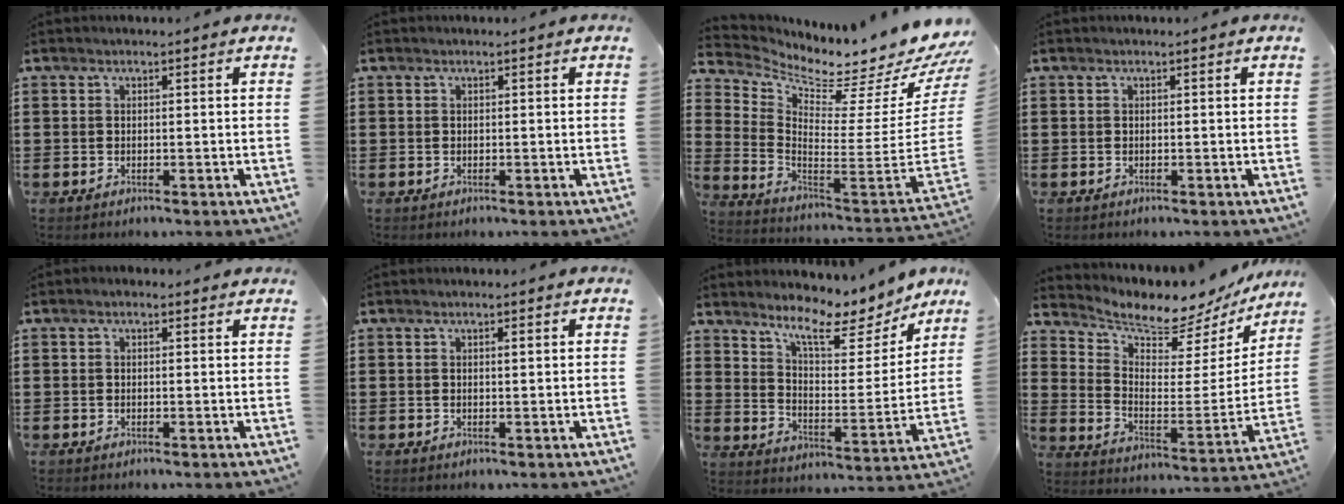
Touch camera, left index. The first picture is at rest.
{"total": 0.0}
{"total": 4.0, "force": [3.6, 0.3, 1.6], "torque": [-0.036, -0.072, 0.048]}
{"total": 0.0}
{"total": 0.7, "force": [0.1, 0.5, 0.4], "torque": [-0.009, 0.005, 0.002]}
{"total": 0.7, "force": [0.2, 0.1, 0.7], "torque": [-0.013, 0.001, 0.004]}
{"total": 9.6, "force": [8.1, 1.7, 4.8], "torque": [-0.099, -0.051, 0.137]}
{"total": 6.3, "force": [6.0, 1.5, 1.2], "torque": [-0.046, -0.060, 0.096]}